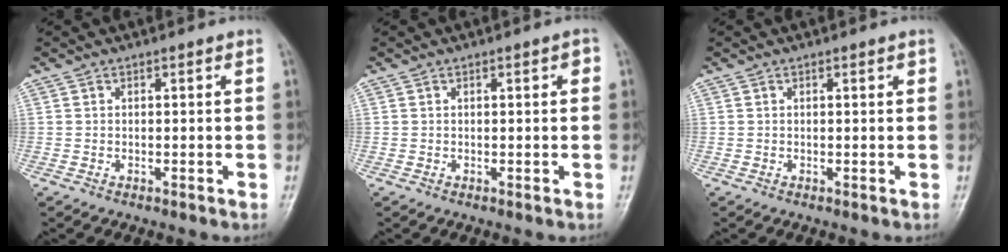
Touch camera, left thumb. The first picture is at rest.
{"total": 1.6, "force": [0.4, 0.6, 1.4], "torque": [-0.015, 0.003, 0.004]}
{"total": 1.0, "force": [0.5, 0.4, 0.8], "torque": [-0.009, 0.001, 0.006]}